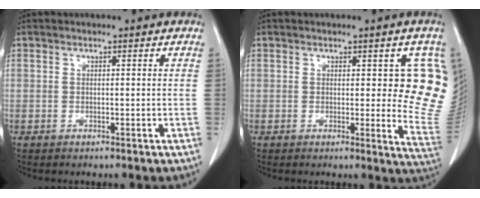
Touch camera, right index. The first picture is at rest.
{"total": 9.8, "force": [2.4, 3.4, 8.9], "torque": [-0.087, -0.015, 0.018]}